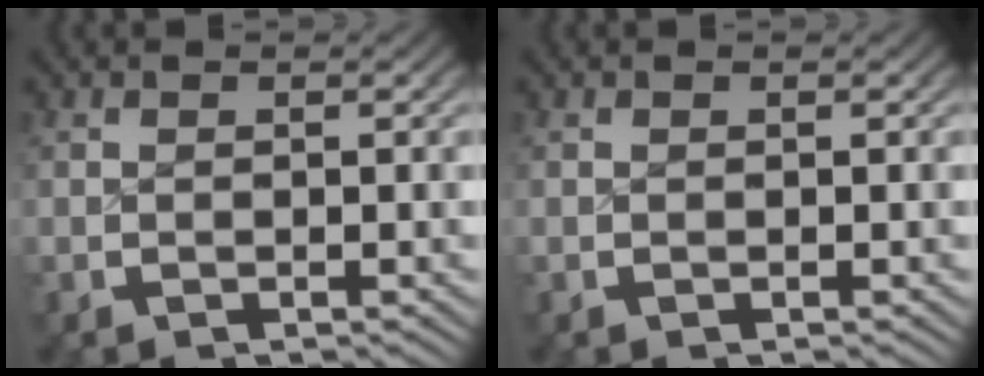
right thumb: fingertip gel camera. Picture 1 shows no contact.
{"total": 0.0}